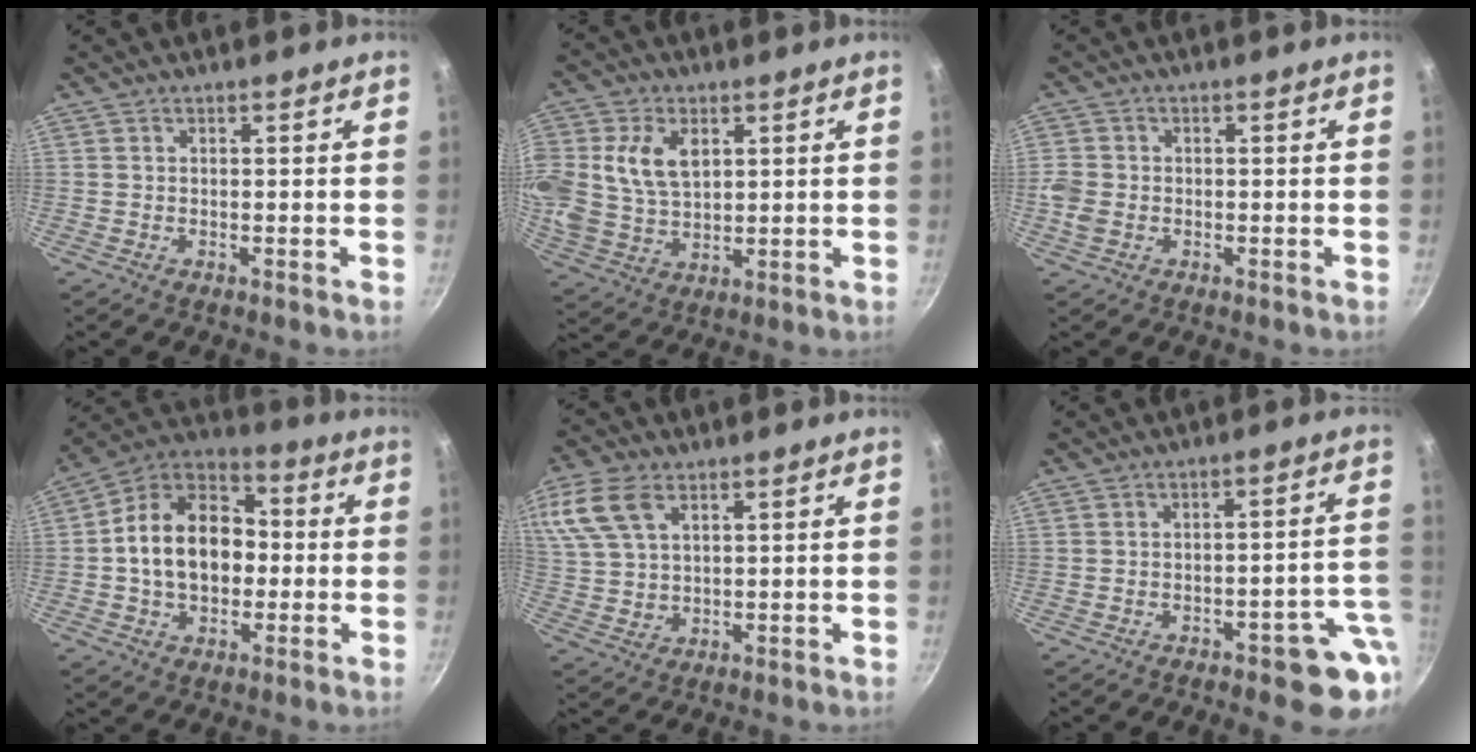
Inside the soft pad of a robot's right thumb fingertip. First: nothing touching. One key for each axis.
{"total": 13.2, "fx": 3.4, "fy": 9.3, "fz": 8.8, "tx": -0.175, "ty": -0.003, "tz": 0.070}
{"total": 3.6, "fx": -0.8, "fy": 2.9, "fz": 1.9, "tx": -0.038, "ty": 0.006, "tz": -0.018}
{"total": 16.7, "fx": -0.6, "fy": 12.1, "fz": 11.5, "tx": -0.161, "ty": 0.036, "tz": -0.026}
{"total": 13.8, "fx": 6.3, "fy": 8.5, "fz": 8.8, "tx": -0.194, "ty": 0.011, "tz": 0.132}
{"total": 9.0, "fx": -3.9, "fy": 3.6, "fz": 7.3, "tx": -0.039, "ty": 0.045, "tz": -0.040}